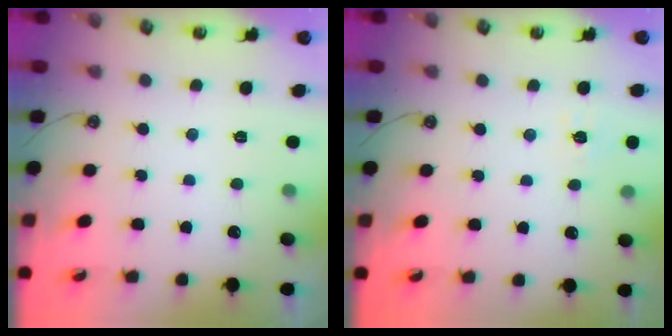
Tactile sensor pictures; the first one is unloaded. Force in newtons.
{"total": 5.8, "press": 5.8, "slide": 0.5}